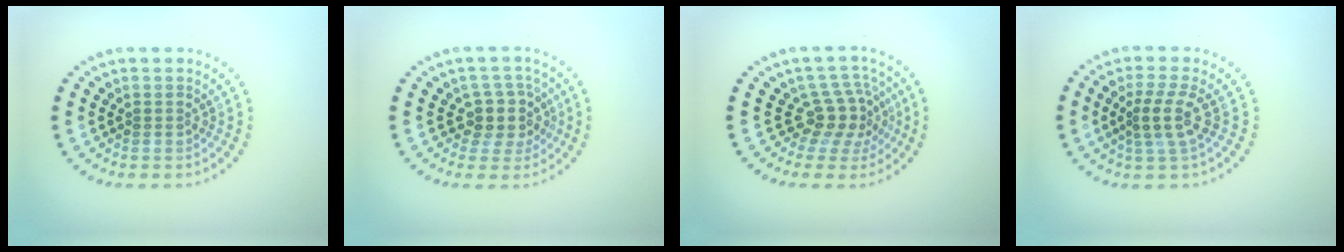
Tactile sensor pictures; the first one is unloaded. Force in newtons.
{"total": 2.9, "press": 2.3, "slide": 1.7}
{"total": 3.5, "press": 2.6, "slide": 2.3}
{"total": 2.8, "press": 2.2, "slide": 1.7}